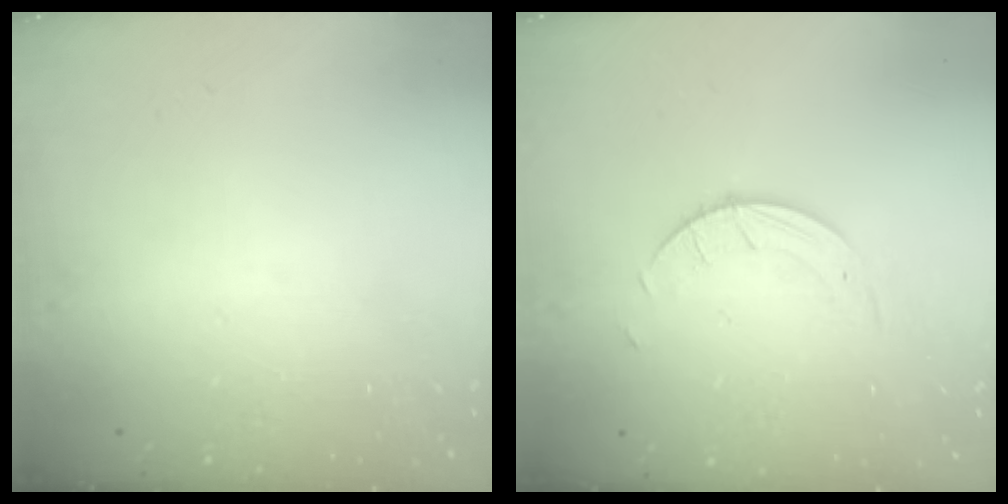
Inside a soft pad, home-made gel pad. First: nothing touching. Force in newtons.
{"total": 2.7, "press": 2.7, "slide": 0.3}